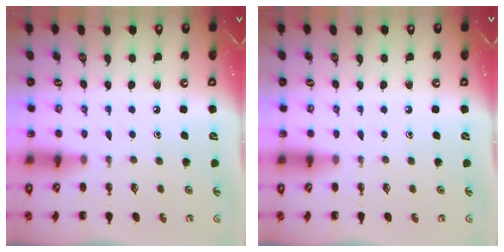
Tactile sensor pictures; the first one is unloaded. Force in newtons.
{"total": 0.0}